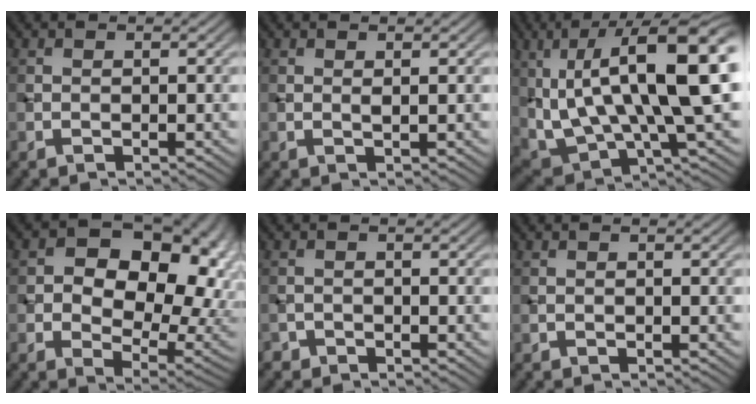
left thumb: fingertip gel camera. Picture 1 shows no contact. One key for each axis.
{"total": 0.8, "fx": 0.3, "fy": 0.0, "fz": 0.7, "tx": -0.017, "ty": 0.001, "tz": 0.005}
{"total": 17.2, "fx": 3.2, "fy": 6.6, "fz": 15.5, "tx": -0.272, "ty": 0.005, "tz": 0.058}
{"total": 16.2, "fx": 3.6, "fy": 10.9, "fz": 11.4, "tx": -0.150, "ty": 0.017, "tz": 0.067}
{"total": 1.1, "fx": -0.9, "fy": 0.5, "fz": -0.2, "tx": 0.006, "ty": 0.000, "tz": -0.020}
{"total": 0.0}